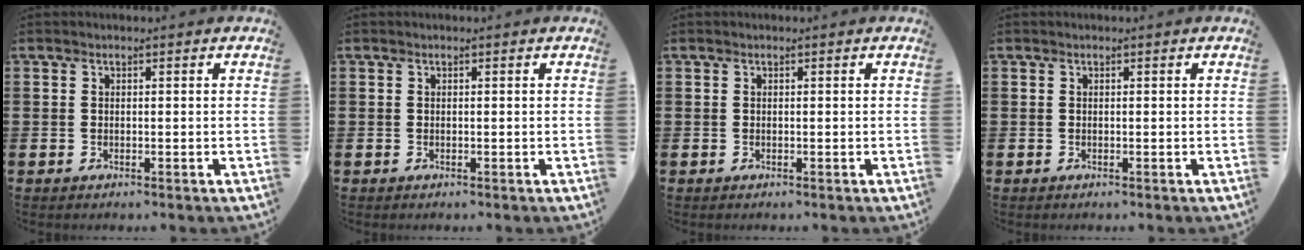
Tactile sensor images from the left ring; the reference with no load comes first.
{"total": 0.0}
{"total": 0.0}
{"total": 0.0}